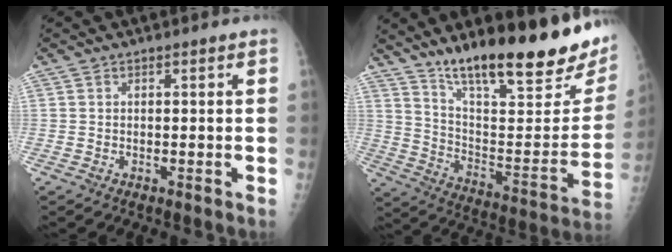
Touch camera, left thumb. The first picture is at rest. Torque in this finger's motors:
{"motor_torque": [1.30, 1.27, 1.41, -1.36, 0.14]}